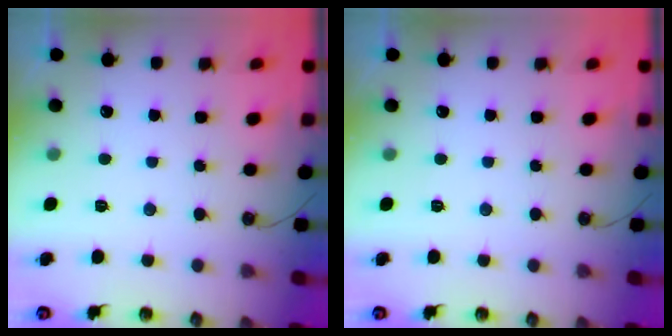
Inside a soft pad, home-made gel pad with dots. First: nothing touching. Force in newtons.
{"total": 0.0}